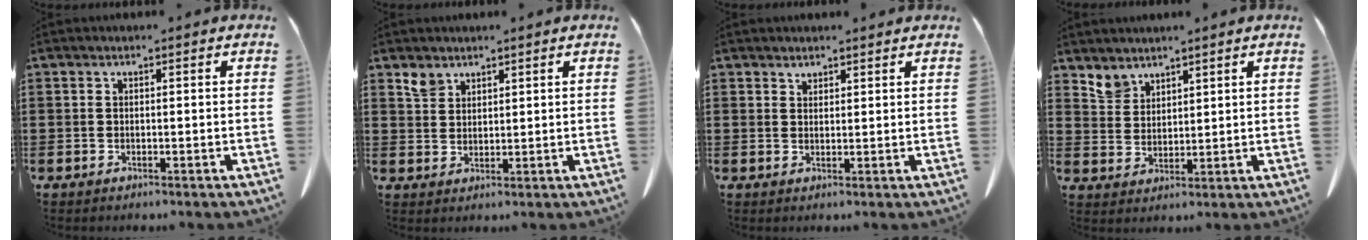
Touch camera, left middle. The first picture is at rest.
{"total": 2.5, "force": [2.1, 1.3, 0.5], "torque": [-0.017, 0.002, 0.041]}
{"total": 1.6, "force": [1.5, 0.5, 0.0], "torque": [-0.003, 0.001, 0.031]}
{"total": 3.3, "force": [2.9, 1.6, 0.2], "torque": [-0.015, 0.001, 0.056]}